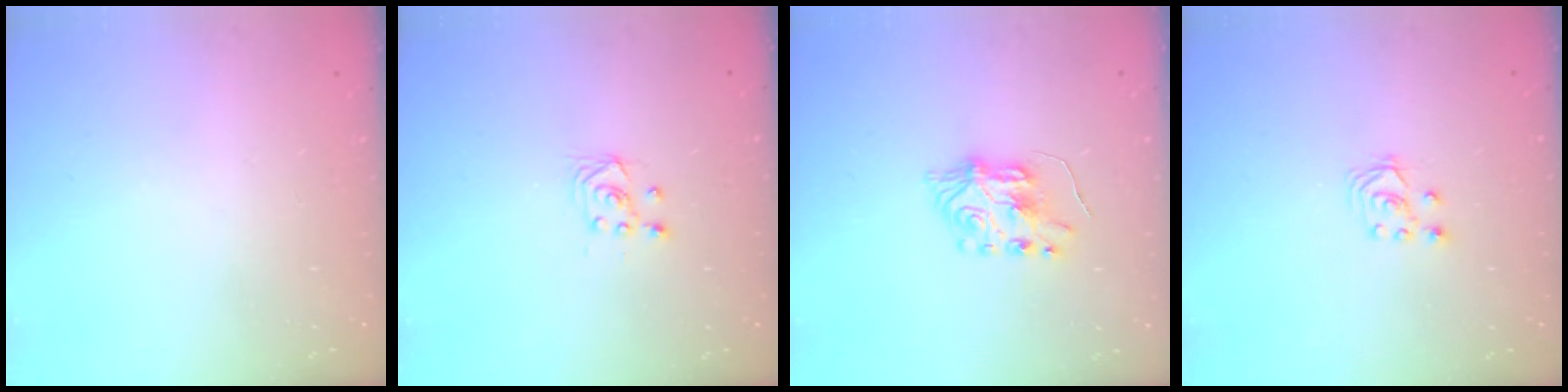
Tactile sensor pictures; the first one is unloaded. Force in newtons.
{"total": 2.9, "press": 2.7, "slide": 1.0}
{"total": 7.5, "press": 7.5, "slide": 0.8}
{"total": 2.8, "press": 2.7, "slide": 0.7}